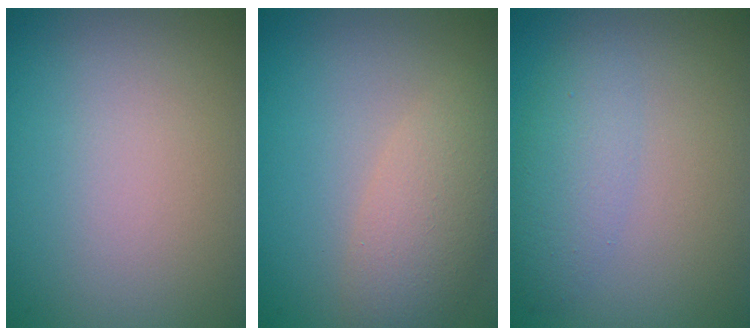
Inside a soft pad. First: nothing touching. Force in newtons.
{"total": 4.6, "press": 4.6, "slide": 0.3}
{"total": 2.6, "press": 2.6, "slide": 0.1}